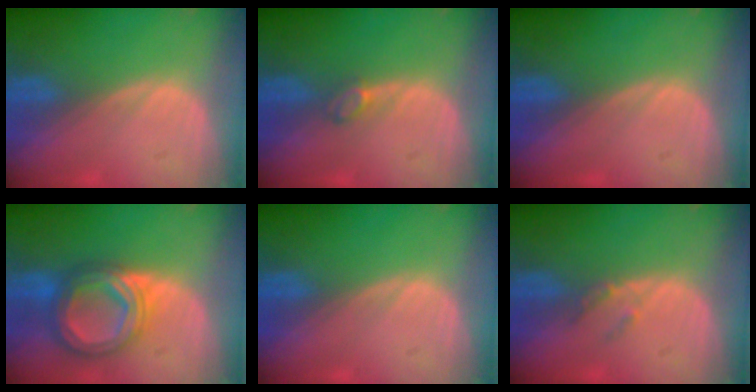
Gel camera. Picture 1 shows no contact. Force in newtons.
{"total": 1.6, "press": 1.6, "slide": 0.2}
{"total": 0.0}
{"total": 8.6, "press": 8.6, "slide": 0.7}
{"total": 0.0}
{"total": 1.8, "press": 1.6, "slide": 0.8}